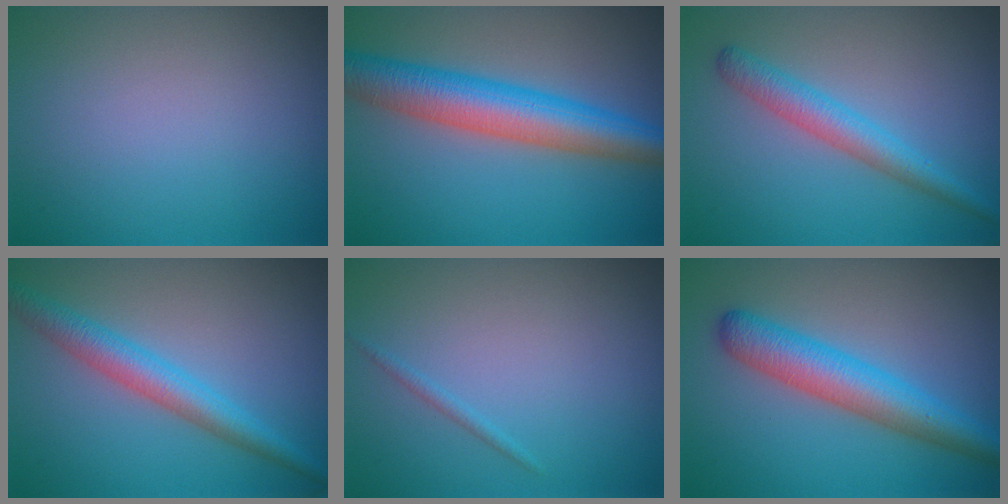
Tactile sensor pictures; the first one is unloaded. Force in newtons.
{"total": 7.5, "press": 7.5, "slide": 0.1}
{"total": 3.3, "press": 3.3, "slide": 0.1}
{"total": 3.9, "press": 3.9, "slide": 0.1}
{"total": 0.7, "press": 0.7, "slide": 0.1}
{"total": 5.6, "press": 5.6, "slide": 0.2}